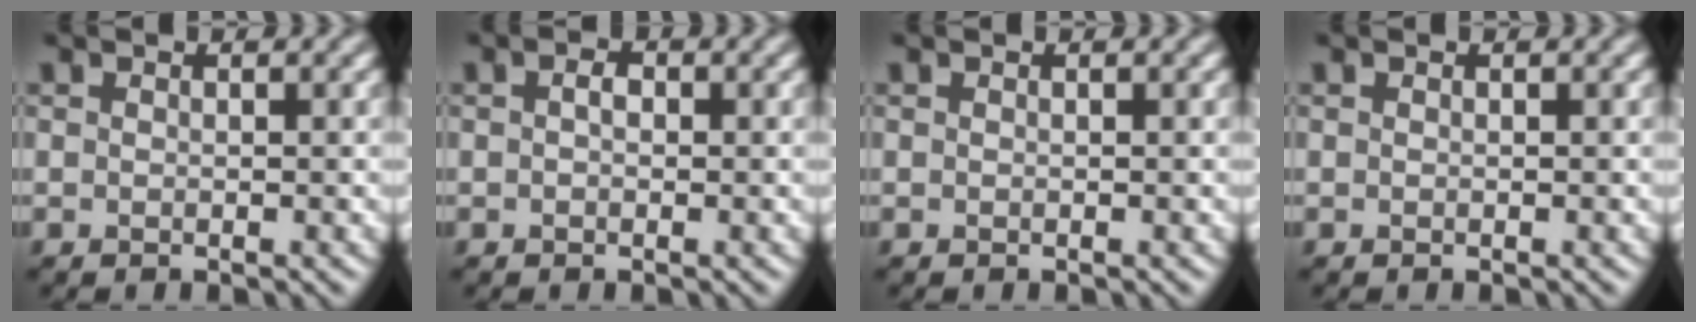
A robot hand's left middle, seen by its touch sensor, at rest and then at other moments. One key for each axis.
{"total": 1.3, "fx": 0.2, "fy": 0.9, "fz": 1.0, "tx": -0.013, "ty": -0.002, "tz": -0.001}
{"total": 0.0}
{"total": 0.0}